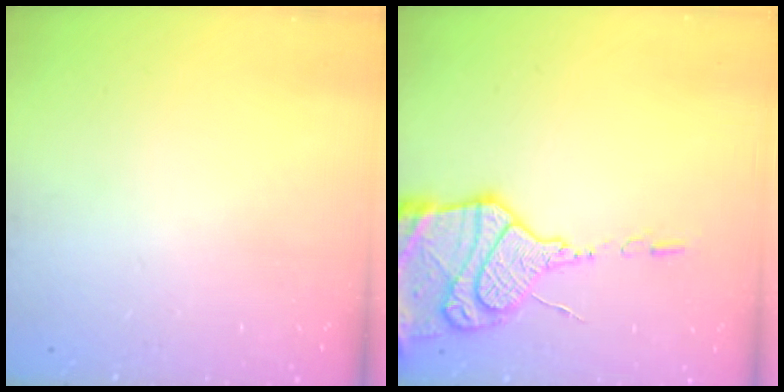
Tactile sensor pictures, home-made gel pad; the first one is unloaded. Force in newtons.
{"total": 19.7, "press": 18.9, "slide": 5.7}